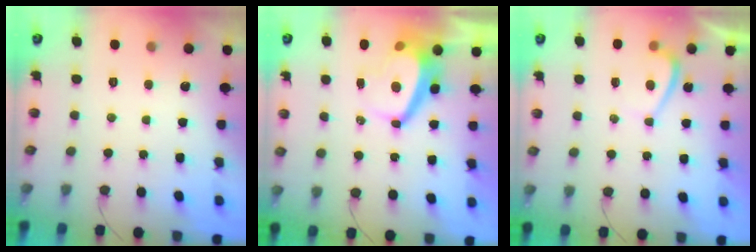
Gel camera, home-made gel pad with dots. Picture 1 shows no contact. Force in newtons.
{"total": 6.7, "press": 6.7, "slide": 0.8}
{"total": 2.3, "press": 2.1, "slide": 0.7}